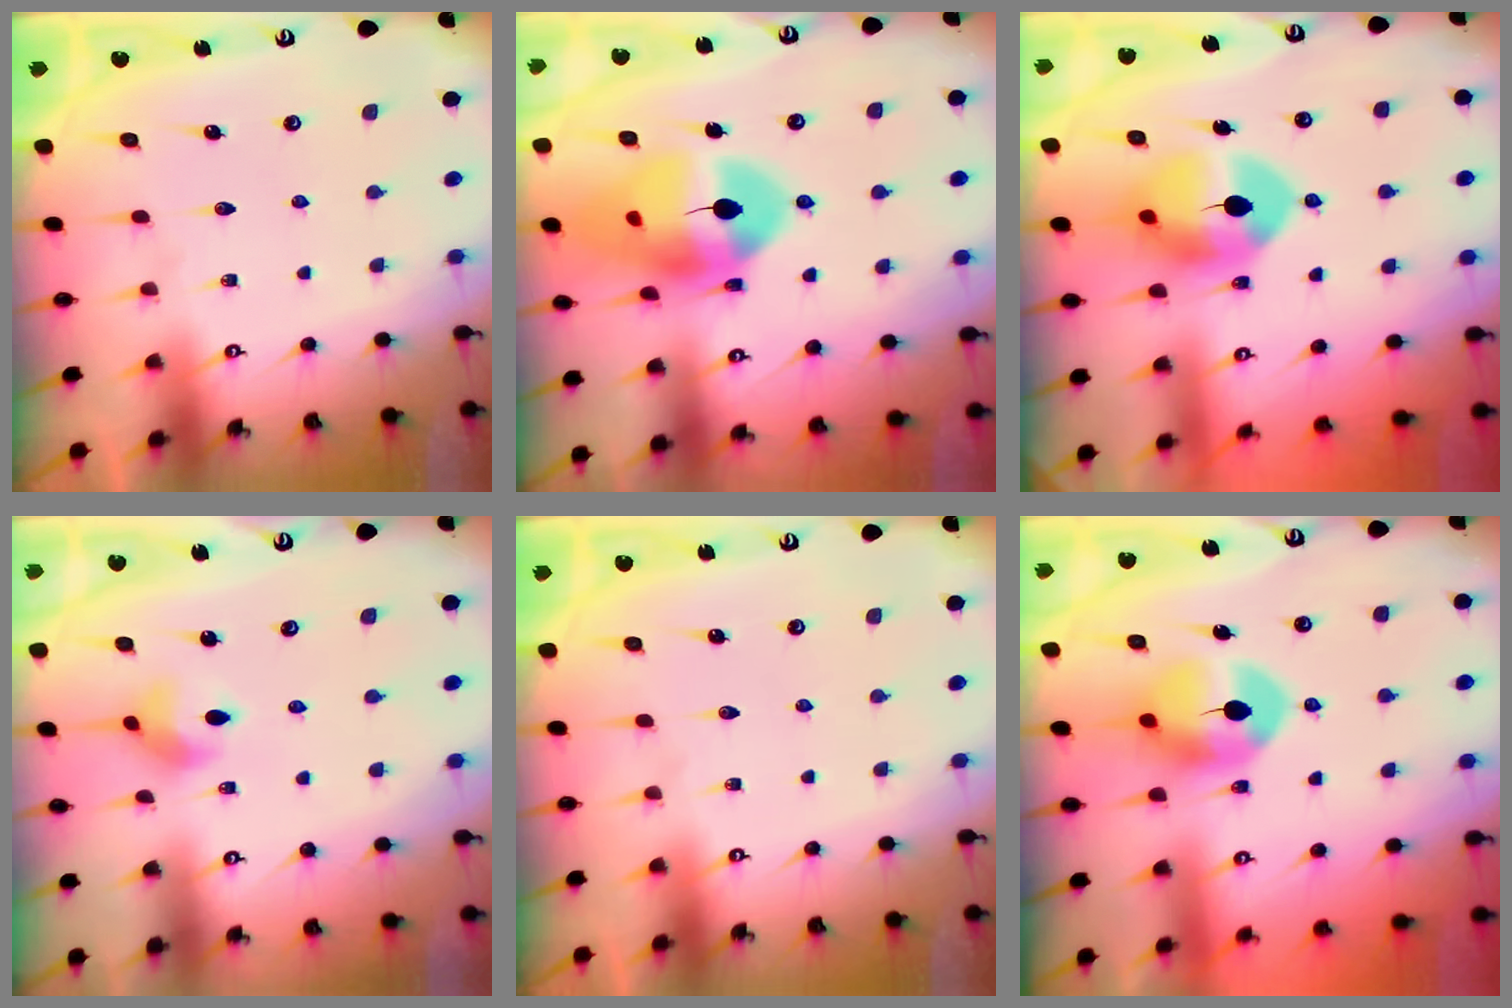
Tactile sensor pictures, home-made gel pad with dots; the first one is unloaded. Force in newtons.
{"total": 17.7, "press": 17.5, "slide": 2.3}
{"total": 10.8, "press": 10.7, "slide": 1.1}
{"total": 7.1, "press": 7.1, "slide": 0.5}
{"total": 0.0}
{"total": 9.7, "press": 9.7, "slide": 0.5}